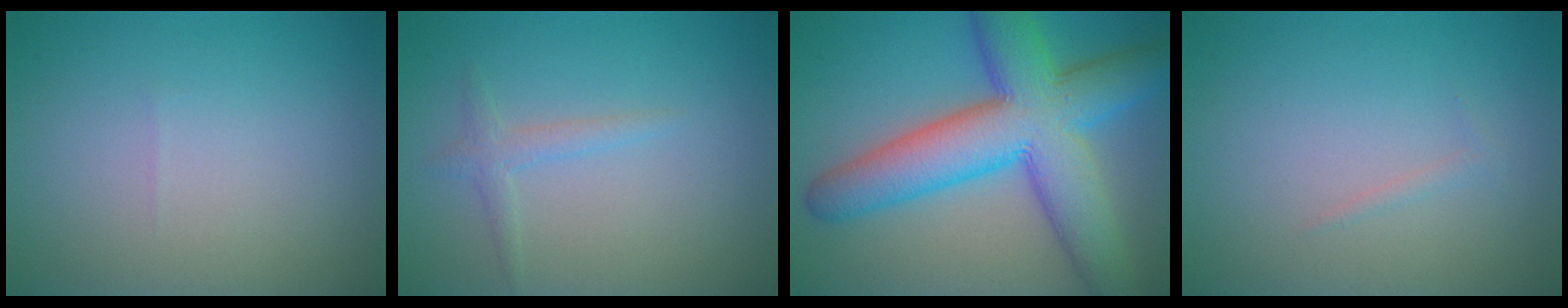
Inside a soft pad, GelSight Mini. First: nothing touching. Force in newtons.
{"total": 1.5, "press": 1.5, "slide": 0.1}
{"total": 11.5, "press": 11.5, "slide": 0.4}
{"total": 0.6, "press": 0.5, "slide": 0.1}